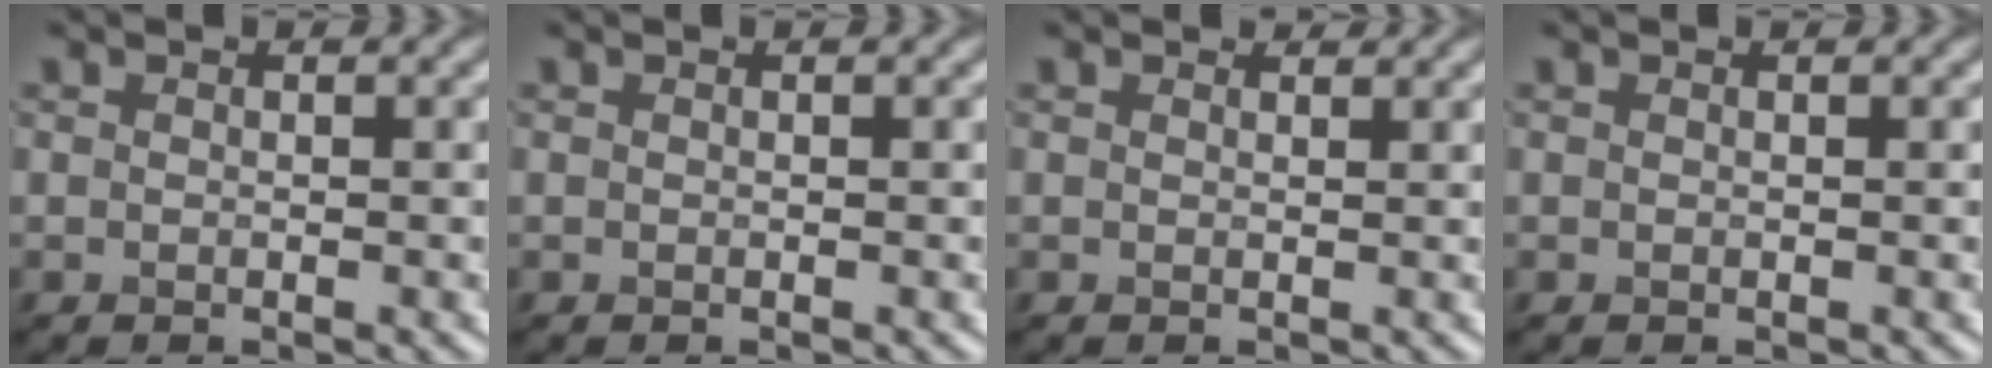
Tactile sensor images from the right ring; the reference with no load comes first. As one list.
[{"total": 0.0}, {"total": 1.0, "force": [0.9, 0.1, 0.3], "torque": [-0.017, 0.006, 0.009]}, {"total": 0.0}]